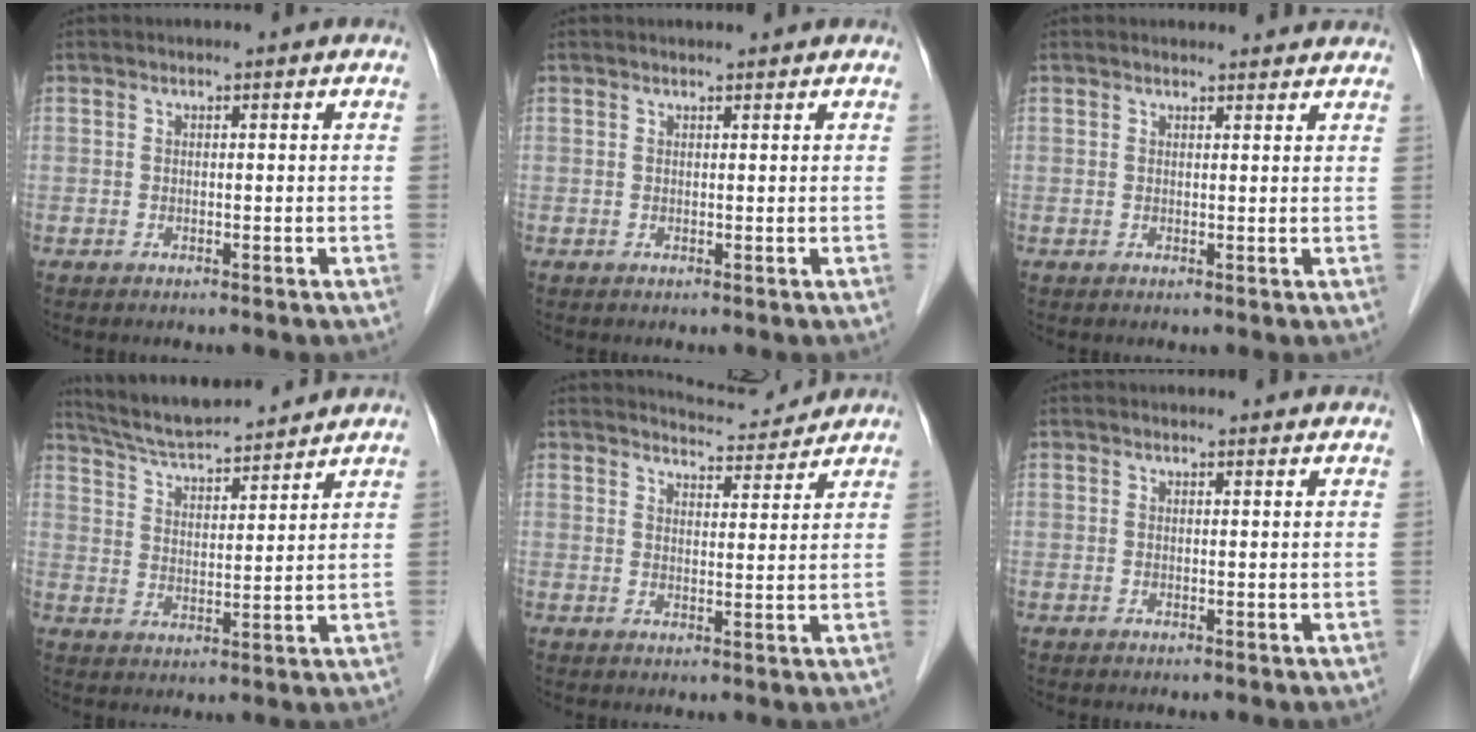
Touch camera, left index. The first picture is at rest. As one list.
[{"total": 1.3, "force": [1.2, 0.1, 0.4], "torque": [-0.007, 0.009, 0.020]}, {"total": 5.1, "force": [4.9, 1.0, 0.9], "torque": [-0.009, 0.012, 0.048]}, {"total": 14.1, "force": [13.1, 1.6, 5.0], "torque": [-0.093, 0.020, 0.213]}, {"total": 6.1, "force": [6.1, 0.4, -0.1], "torque": [-0.007, 0.003, 0.083]}, {"total": 3.9, "force": [3.8, 0.6, 0.8], "torque": [-0.012, 0.014, 0.038]}]